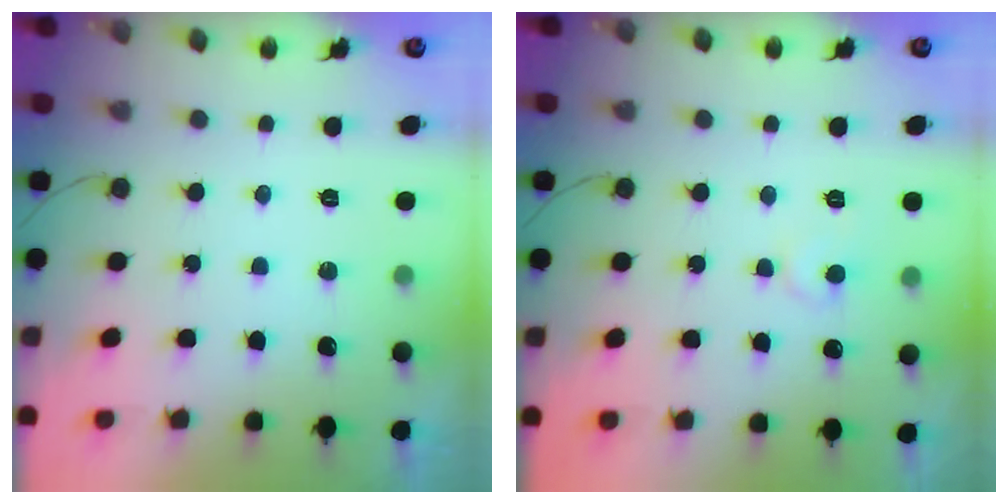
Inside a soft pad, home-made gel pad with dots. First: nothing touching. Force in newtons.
{"total": 5.3, "press": 5.3, "slide": 0.4}